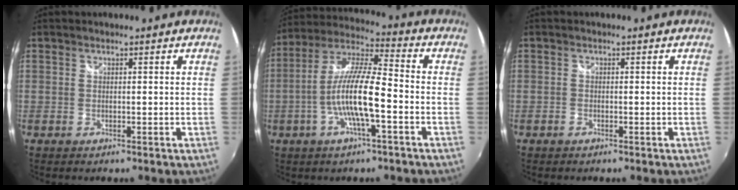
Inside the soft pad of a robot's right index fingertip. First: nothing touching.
{"total": 12.6, "force": [-3.7, 1.9, 11.9], "torque": [-0.235, 0.004, -0.072]}
{"total": 0.9, "force": [-0.7, 0.5, 0.1], "torque": [-0.003, 0.000, -0.013]}